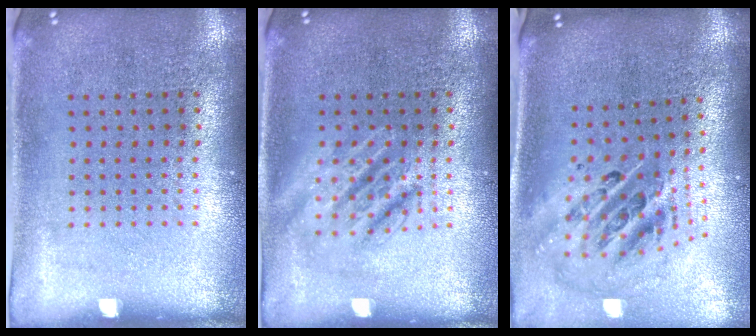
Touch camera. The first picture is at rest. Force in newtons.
{"total": 2.8, "press": 2.8, "slide": 0.4}
{"total": 2.7, "press": 1.8, "slide": 2.0}